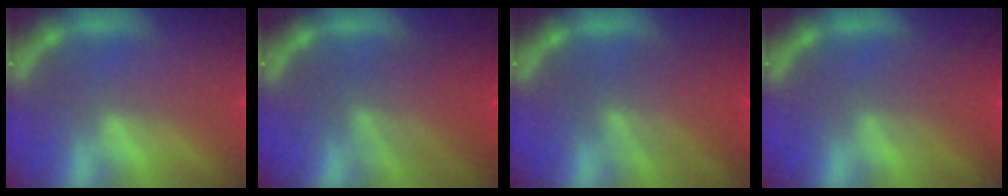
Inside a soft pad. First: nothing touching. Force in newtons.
{"total": 6.0}
{"total": 5.6}
{"total": 3.0}